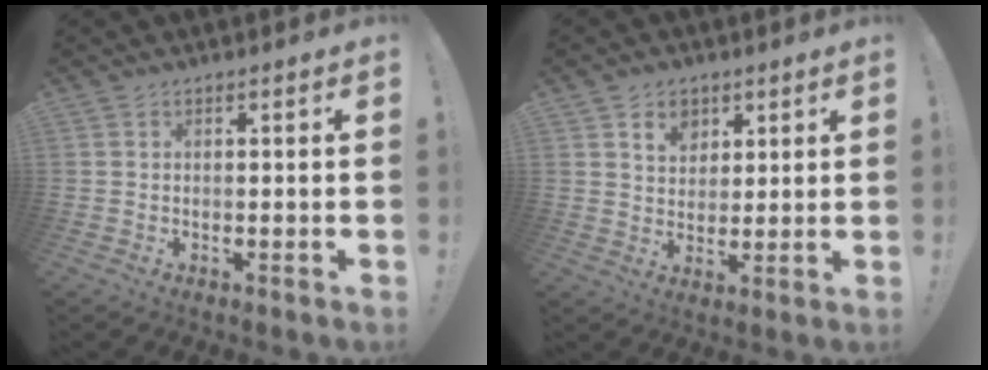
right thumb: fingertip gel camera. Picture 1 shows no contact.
{"total": 6.7, "force": [3.7, 5.2, 2.1], "torque": [-0.023, -0.019, 0.066]}